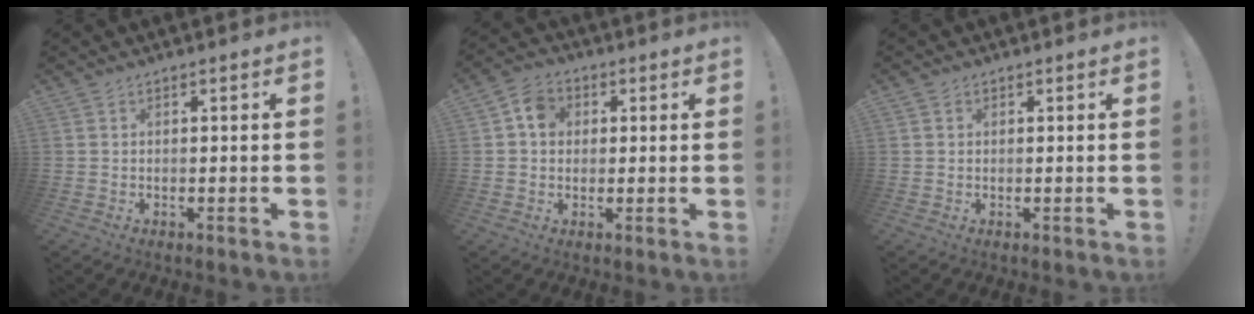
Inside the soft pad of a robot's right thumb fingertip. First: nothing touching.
{"total": 7.0, "force": [1.6, 5.9, 3.4], "torque": [-0.052, 0.009, 0.032]}
{"total": 0.8, "force": [0.4, 0.7, 0.1], "torque": [0.003, 0.001, 0.006]}